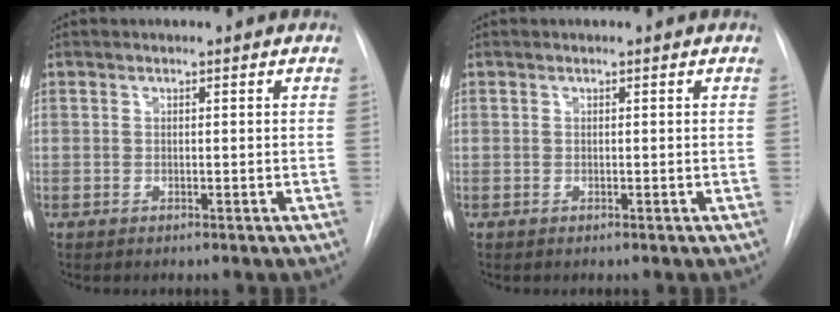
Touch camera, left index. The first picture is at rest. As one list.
[{"total": 0.0}]